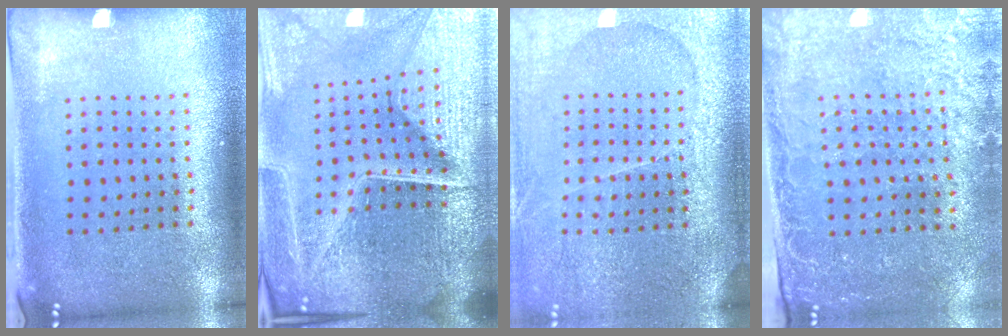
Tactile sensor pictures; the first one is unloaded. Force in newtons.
{"total": 6.6, "press": 5.9, "slide": 3.0}
{"total": 4.1, "press": 3.6, "slide": 2.0}
{"total": 2.8, "press": 2.6, "slide": 1.1}